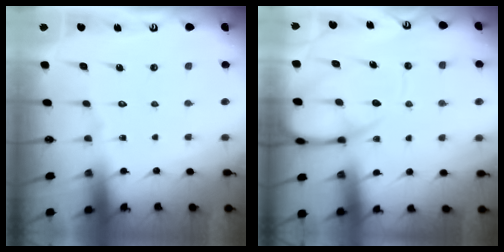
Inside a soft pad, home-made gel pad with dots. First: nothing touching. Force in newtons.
{"total": 10.2, "press": 10.1, "slide": 1.3}